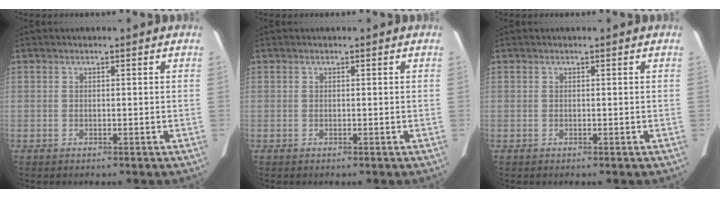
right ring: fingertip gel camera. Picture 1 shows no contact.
{"total": 0.0}
{"total": 0.0}